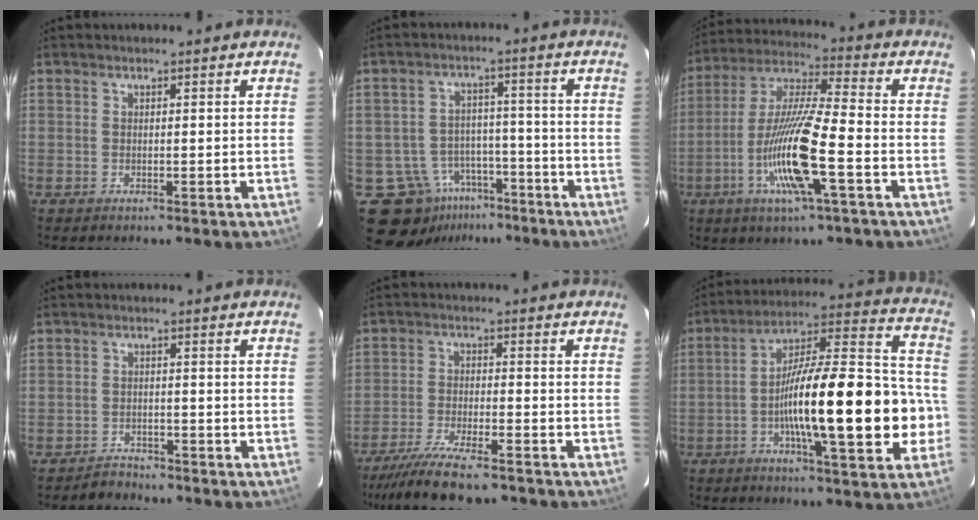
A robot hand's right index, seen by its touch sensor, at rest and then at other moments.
{"total": 11.7, "force": [-6.8, 9.0, 2.9], "torque": [-0.051, 0.032, -0.096]}
{"total": 14.9, "force": [-4.9, 0.7, 14.1], "torque": [-0.284, -0.009, -0.093]}
{"total": 2.1, "force": [-1.9, 0.8, -0.4], "torque": [0.007, -0.001, -0.033]}
{"total": 10.4, "force": [-8.7, 0.8, 5.6], "torque": [-0.092, -0.028, -0.144]}
{"total": 23.6, "force": [-4.6, 3.9, 22.8], "torque": [-0.326, 0.022, -0.069]}